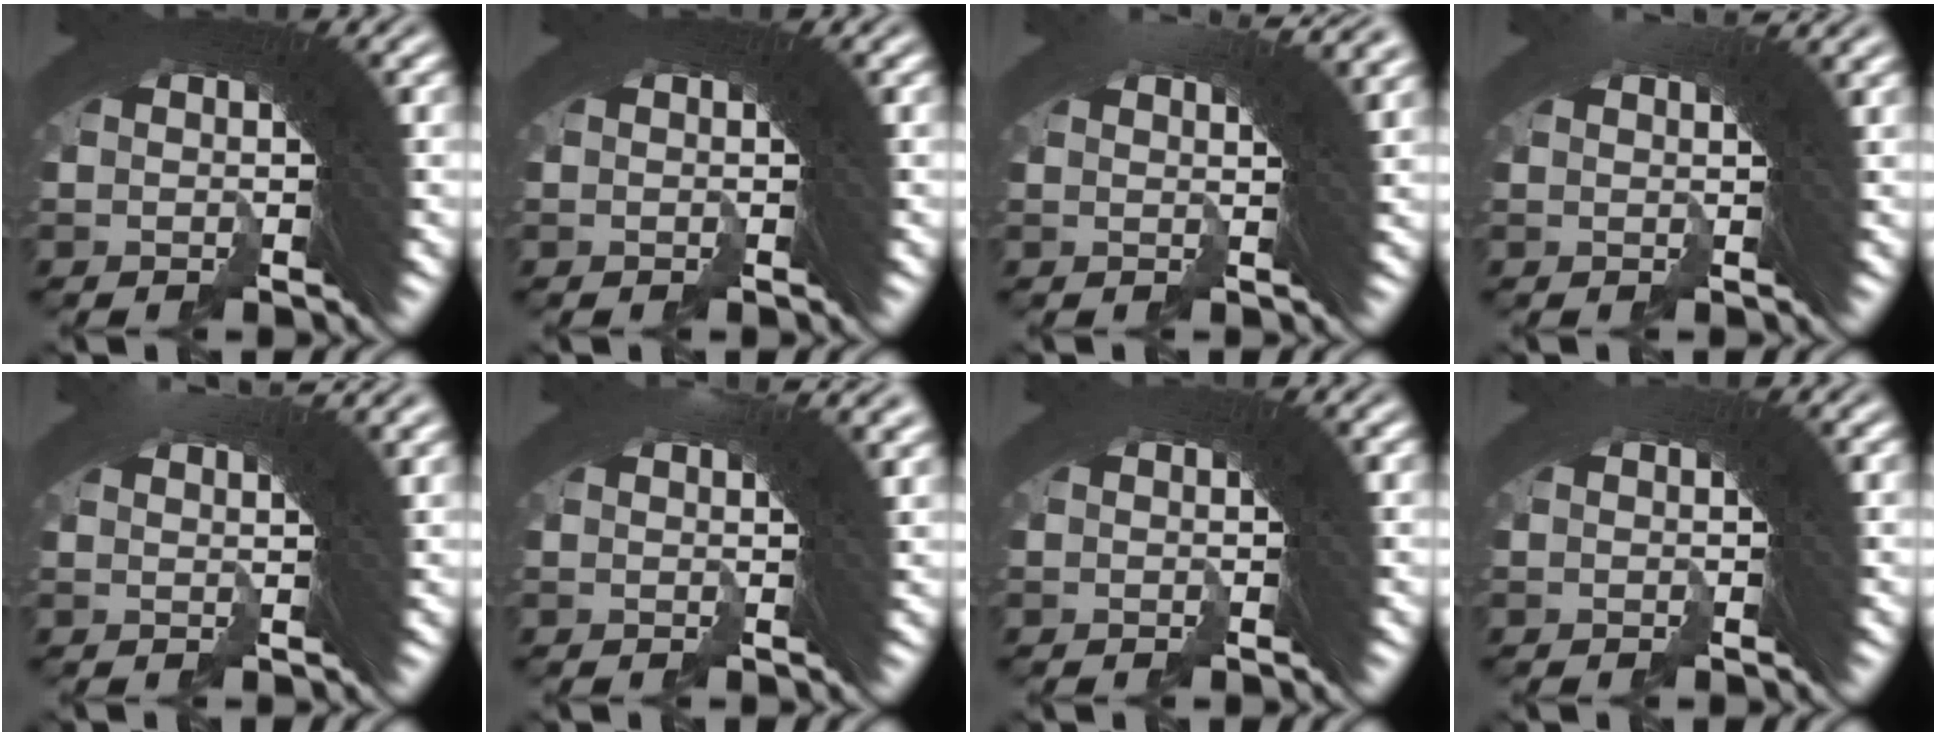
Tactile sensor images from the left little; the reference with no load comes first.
{"total": 0.0}
{"total": 4.3, "force": [2.6, -1.0, 3.2], "torque": [-0.037, 0.024, 0.039]}
{"total": 2.4, "force": [1.2, -2.1, 0.4], "torque": [-0.010, 0.015, 0.020]}
{"total": 3.4, "force": [2.3, -2.0, 1.5], "torque": [-0.021, 0.023, 0.037]}
{"total": 3.2, "force": [1.7, -0.6, 2.7], "torque": [-0.034, 0.022, 0.022]}
{"total": 0.6, "force": [-0.2, -0.4, -0.4], "torque": [0.005, -0.002, -0.002]}
{"total": 1.1, "force": [-0.3, -0.7, -0.8], "torque": [0.010, -0.002, -0.004]}